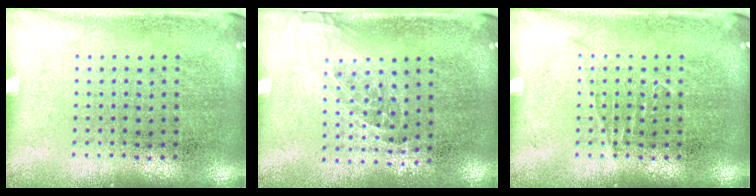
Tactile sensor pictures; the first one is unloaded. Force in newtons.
{"total": 1.2, "press": 1.0, "slide": 0.7}
{"total": 0.6, "press": 0.6, "slide": 0.1}